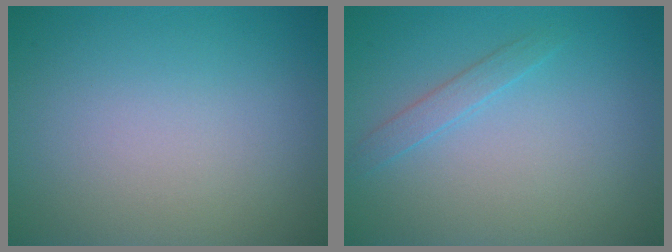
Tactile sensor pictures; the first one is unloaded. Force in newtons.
{"total": 1.3, "press": 1.3, "slide": 0.0}